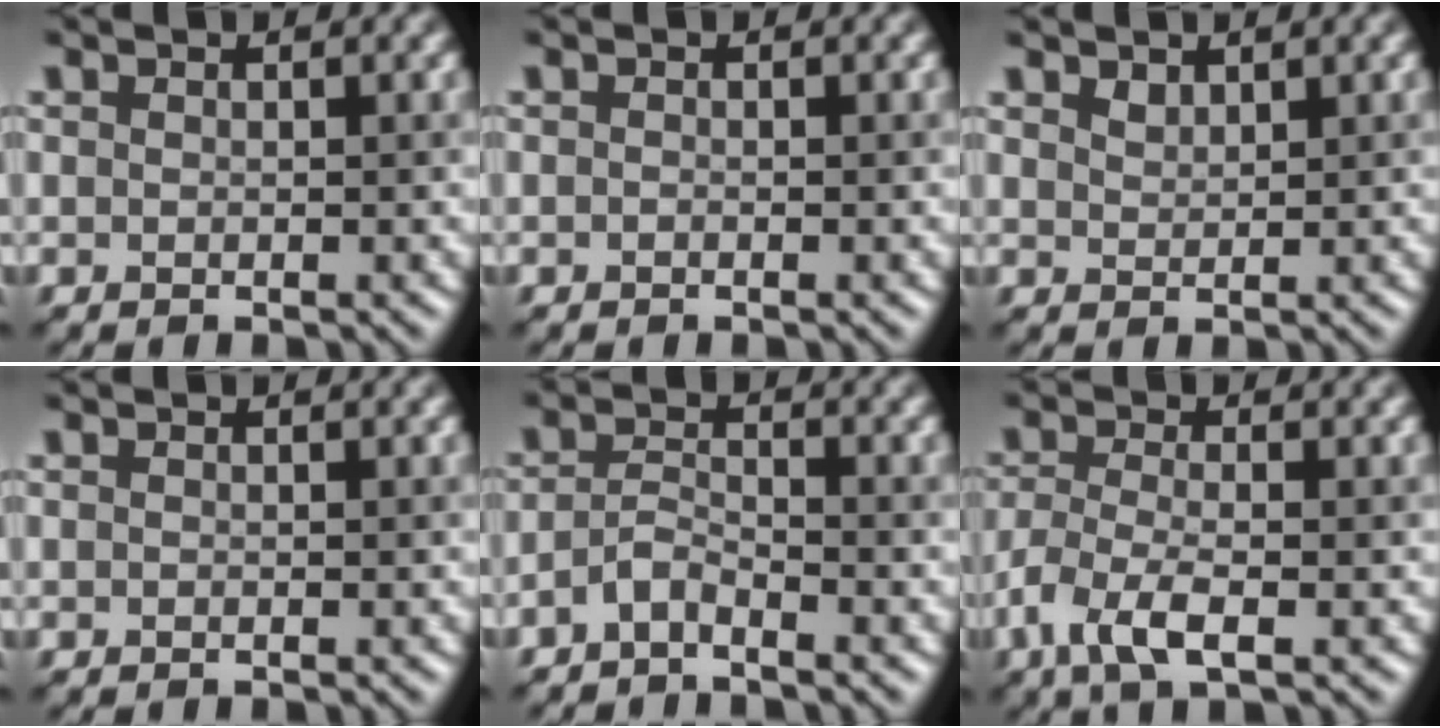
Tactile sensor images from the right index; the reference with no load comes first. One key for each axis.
{"total": 0.0}
{"total": 1.3, "fx": 1.2, "fy": 0.4, "fz": -0.1, "tx": 0.004, "ty": 0.005, "tz": 0.027}
{"total": 0.0}
{"total": 1.5, "fx": -1.1, "fy": 0.4, "fz": 0.9, "tx": -0.018, "ty": 0.009, "tz": -0.030}
{"total": 3.8, "fx": -1.5, "fy": 1.5, "fz": 3.1, "tx": -0.073, "ty": 0.002, "tz": -0.037}